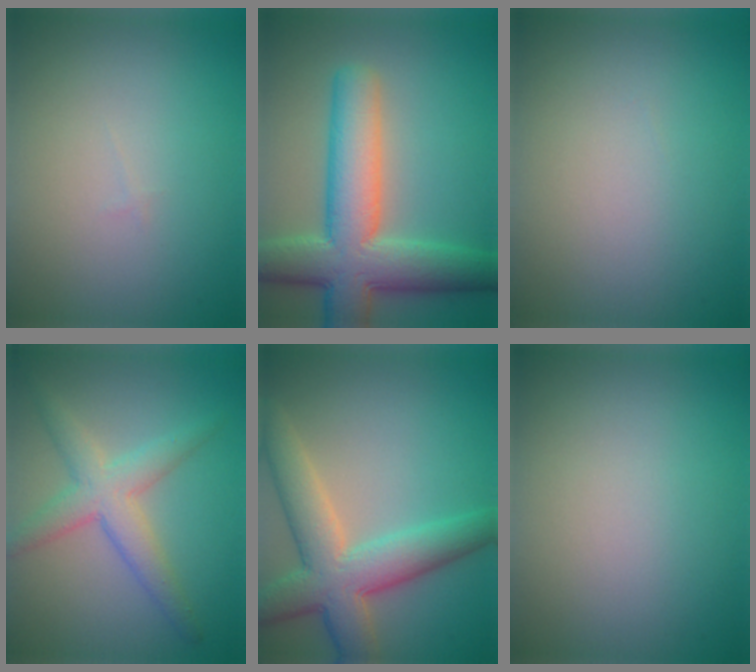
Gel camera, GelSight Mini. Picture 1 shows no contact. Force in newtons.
{"total": 9.6, "press": 9.6, "slide": 0.3}
{"total": 0.0}
{"total": 4.3, "press": 4.2, "slide": 0.1}
{"total": 7.6, "press": 7.6, "slide": 0.5}
{"total": 0.0}